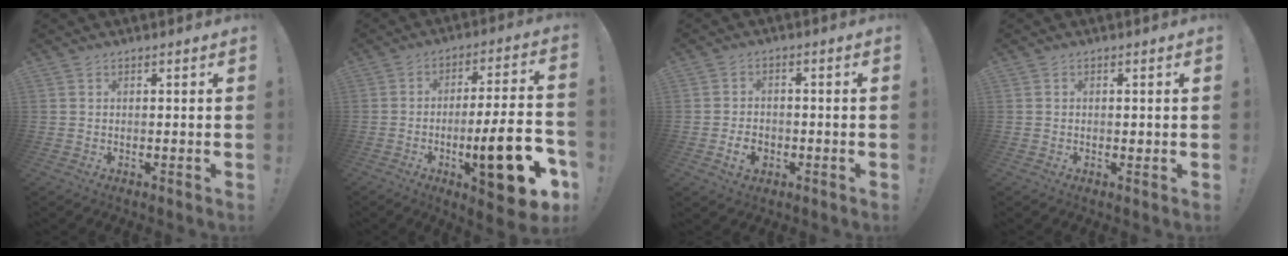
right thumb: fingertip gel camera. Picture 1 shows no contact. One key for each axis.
{"total": 19.0, "fx": -6.8, "fy": 4.5, "fz": 17.2, "tx": -0.231, "ty": 0.027, "tz": -0.097}
{"total": 5.1, "fx": -1.8, "fy": 3.8, "fz": 2.9, "tx": -0.044, "ty": 0.006, "tz": -0.033}
{"total": 0.6, "fx": 0.2, "fy": 0.5, "fz": 0.3, "tx": 0.002, "ty": 0.001, "tz": 0.002}